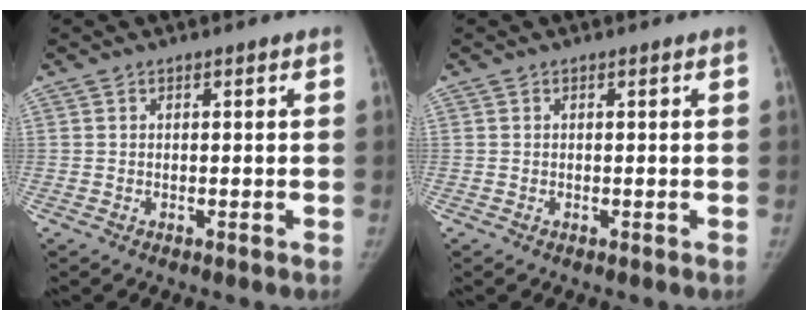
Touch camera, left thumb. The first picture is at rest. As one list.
[{"total": 0.0}]